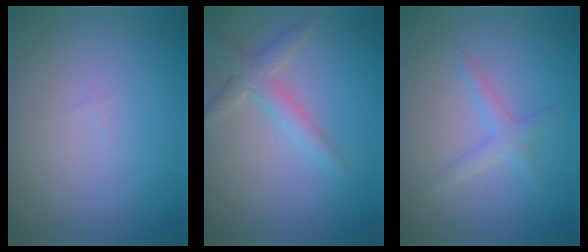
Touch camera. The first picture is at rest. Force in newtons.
{"total": 2.5, "press": 2.5, "slide": 0.2}
{"total": 1.8, "press": 1.8, "slide": 0.1}